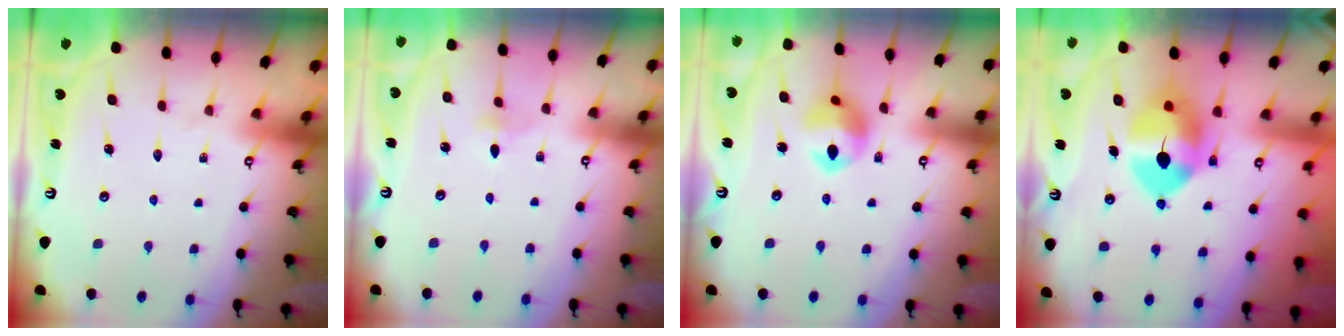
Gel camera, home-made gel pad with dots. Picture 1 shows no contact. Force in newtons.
{"total": 2.4, "press": 2.3, "slide": 0.7}
{"total": 11.6, "press": 11.5, "slide": 1.9}
{"total": 11.8, "press": 11.6, "slide": 2.0}